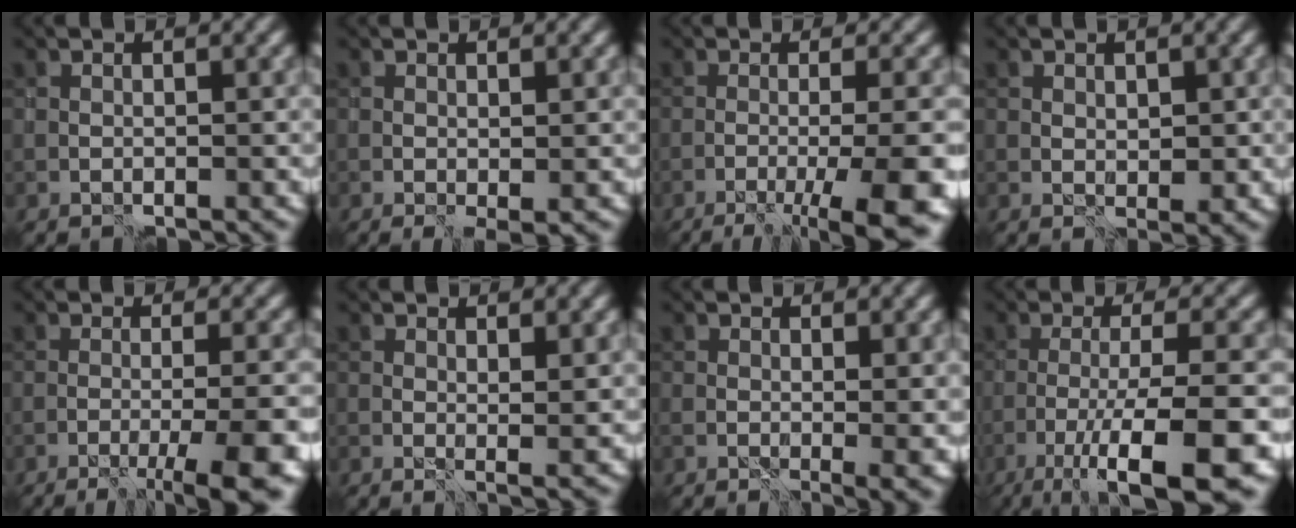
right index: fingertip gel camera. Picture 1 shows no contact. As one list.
[{"total": 1.2, "force": [0.1, 0.3, 1.2], "torque": [-0.021, -0.004, 0.001]}, {"total": 8.6, "force": [-4.3, 1.3, 7.4], "torque": [-0.090, -0.012, -0.061]}, {"total": 0.5, "force": [0.4, -0.1, 0.3], "torque": [0.001, -0.003, 0.010]}, {"total": 7.4, "force": [-4.1, 0.9, 6.1], "torque": [-0.071, -0.008, -0.059]}, {"total": 1.8, "force": [1.0, 0.1, 1.5], "torque": [-0.020, -0.004, 0.017]}, {"total": 3.0, "force": [0.1, 1.0, 2.8], "torque": [-0.034, -0.011, 0.004]}, {"total": 10.1, "force": [-5.2, 1.2, 8.6], "torque": [-0.121, 0.001, -0.089]}]